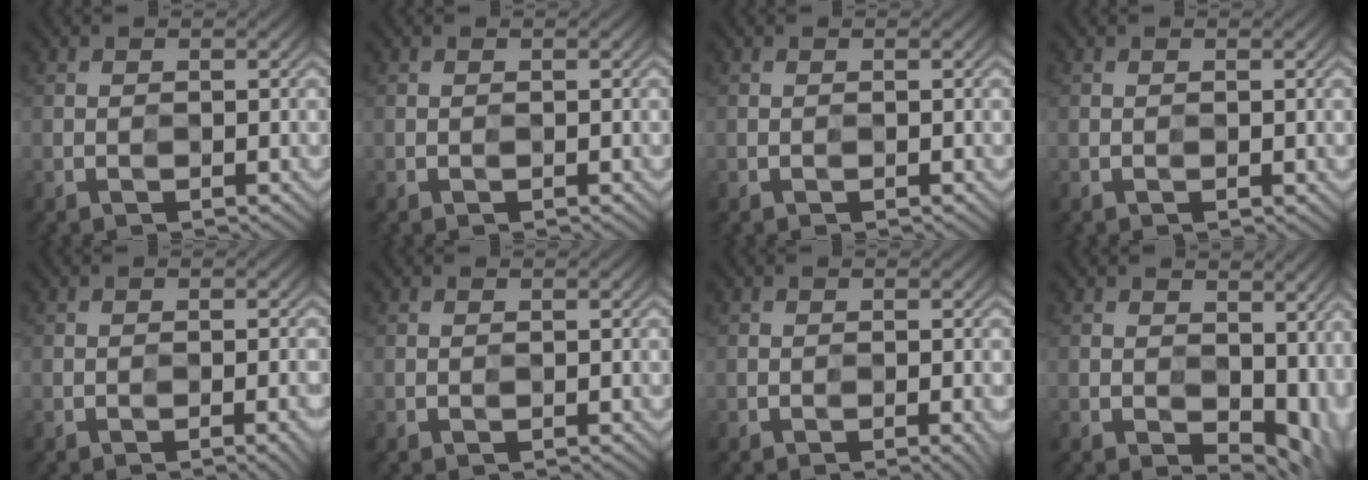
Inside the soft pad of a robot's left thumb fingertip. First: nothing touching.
{"total": 0.0}
{"total": 0.0}
{"total": 0.0}
{"total": 2.7, "force": [-1.9, 0.3, 1.9], "torque": [-0.017, -0.004, -0.020]}
{"total": 0.0}
{"total": 2.2, "force": [-1.4, 0.4, 1.7], "torque": [-0.012, -0.001, -0.016]}
{"total": 8.8, "force": [-0.6, 5.6, 6.7], "torque": [-0.088, -0.024, 0.013]}